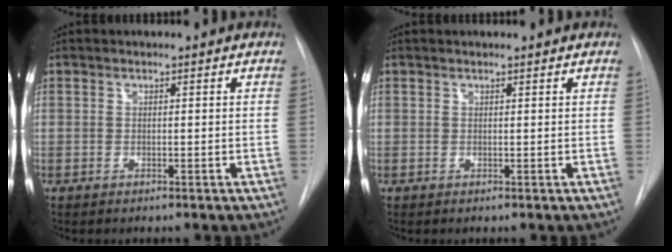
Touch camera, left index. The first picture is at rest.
{"total": 1.4, "force": [1.4, 0.1, 0.4], "torque": [-0.007, 0.017, 0.020]}